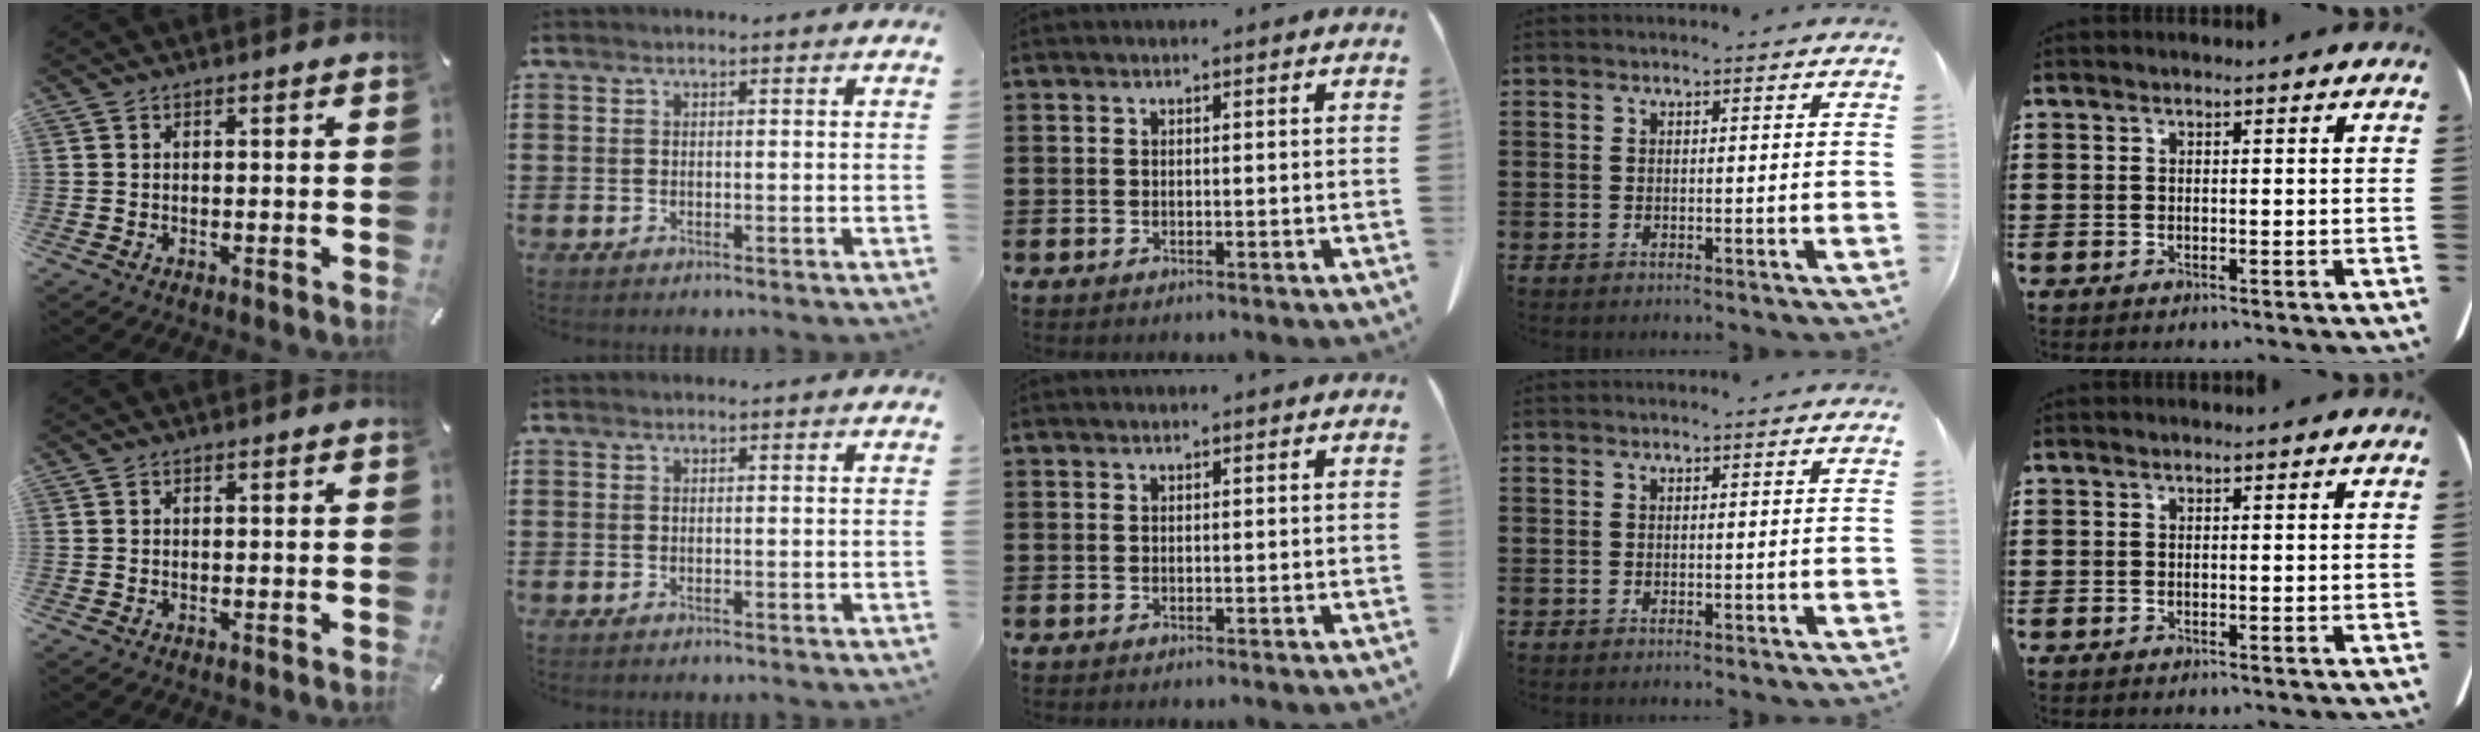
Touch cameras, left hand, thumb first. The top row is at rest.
{}